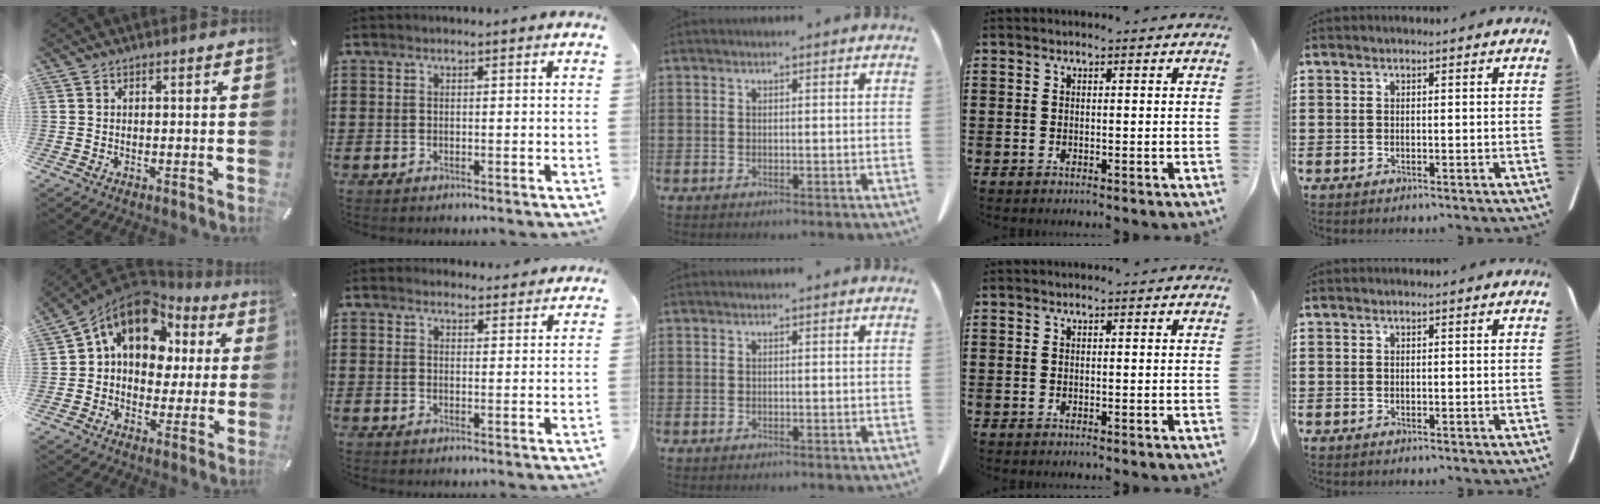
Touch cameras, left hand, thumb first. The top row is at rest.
{"thumb": {"total": 14.5, "force": [5.3, 11.0, 7.8], "torque": [-0.141, -0.025, 0.097]}, "index": {"total": 2.7, "force": [2.6, 0.5, 0.2], "torque": [-0.003, -0.008, 0.048]}}